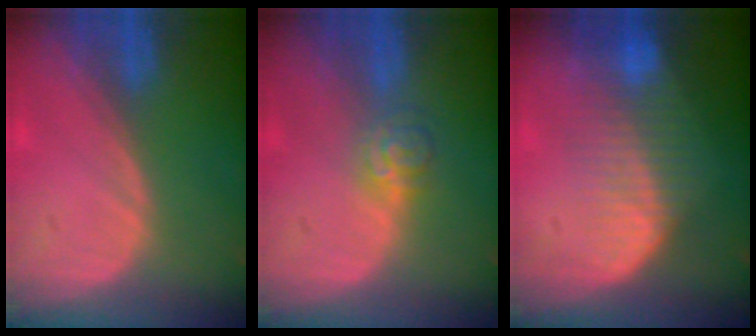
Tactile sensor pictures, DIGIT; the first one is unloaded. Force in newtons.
{"total": 3.6, "press": 3.5, "slide": 0.5}
{"total": 8.1, "press": 7.0, "slide": 4.0}